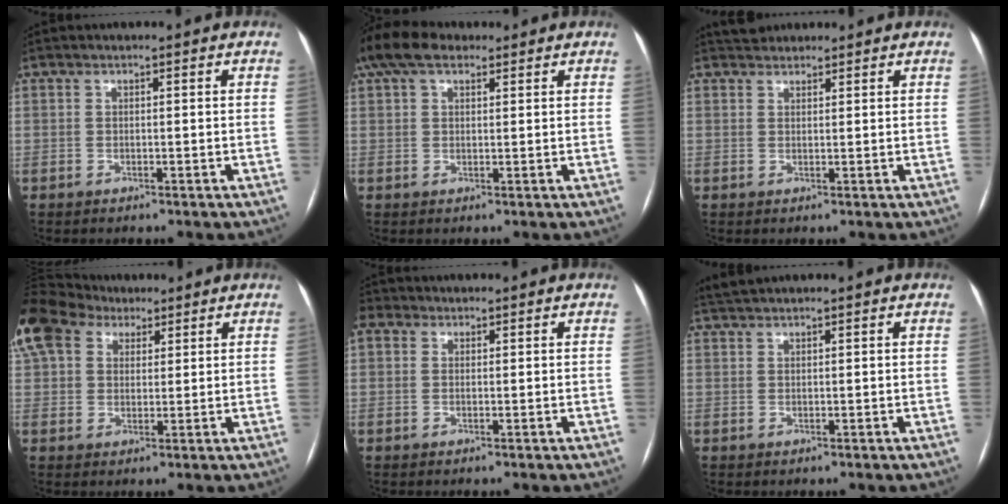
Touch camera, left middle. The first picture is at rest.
{"total": 7.8, "force": [5.4, 3.6, 4.3], "torque": [-0.099, 0.043, 0.104]}
{"total": 3.0, "force": [2.8, 1.1, 0.4], "torque": [-0.009, 0.025, 0.048]}
{"total": 20.5, "force": [11.7, 13.9, 9.5], "torque": [-0.282, 0.094, 0.218]}
{"total": 2.2, "force": [0.8, 1.8, 1.0], "torque": [-0.028, 0.019, 0.015]}
{"total": 2.1, "force": [2.0, 0.0, 0.8], "torque": [-0.020, 0.017, 0.042]}